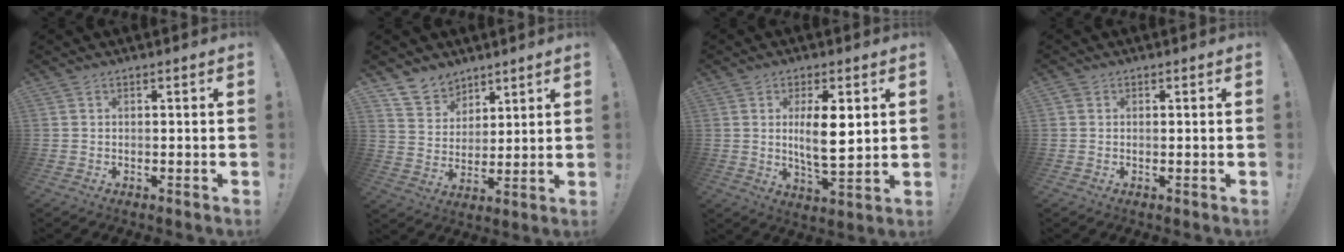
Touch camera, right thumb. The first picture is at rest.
{"total": 9.0, "force": [7.0, 5.5, 1.0], "torque": [-0.025, -0.055, 0.139]}
{"total": 10.1, "force": [1.8, 3.2, 9.4], "torque": [-0.168, -0.015, 0.022]}
{"total": 0.6, "force": [0.2, 0.5, 0.2], "torque": [-0.007, 0.003, 0.005]}